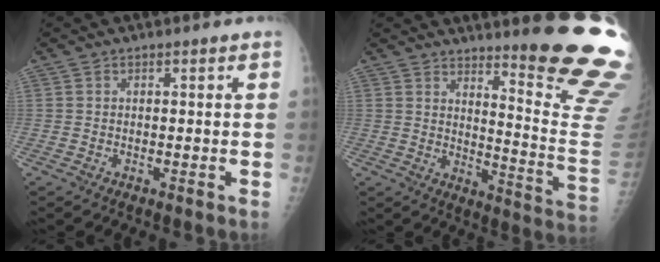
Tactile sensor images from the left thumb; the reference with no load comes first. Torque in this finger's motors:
{"motor_torque": [4.57, 0.43, 1.40, -1.38, 0.25]}